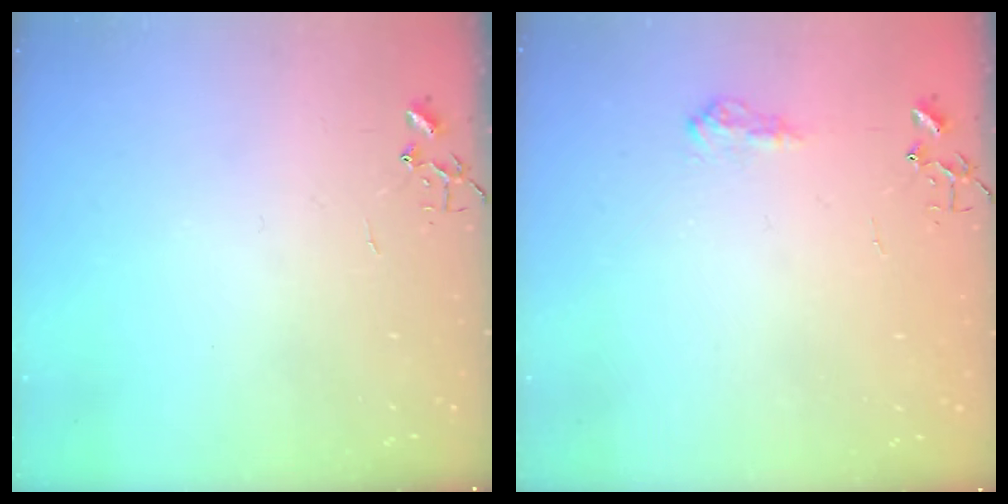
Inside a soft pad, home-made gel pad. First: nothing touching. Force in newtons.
{"total": 8.8, "press": 8.8, "slide": 0.8}